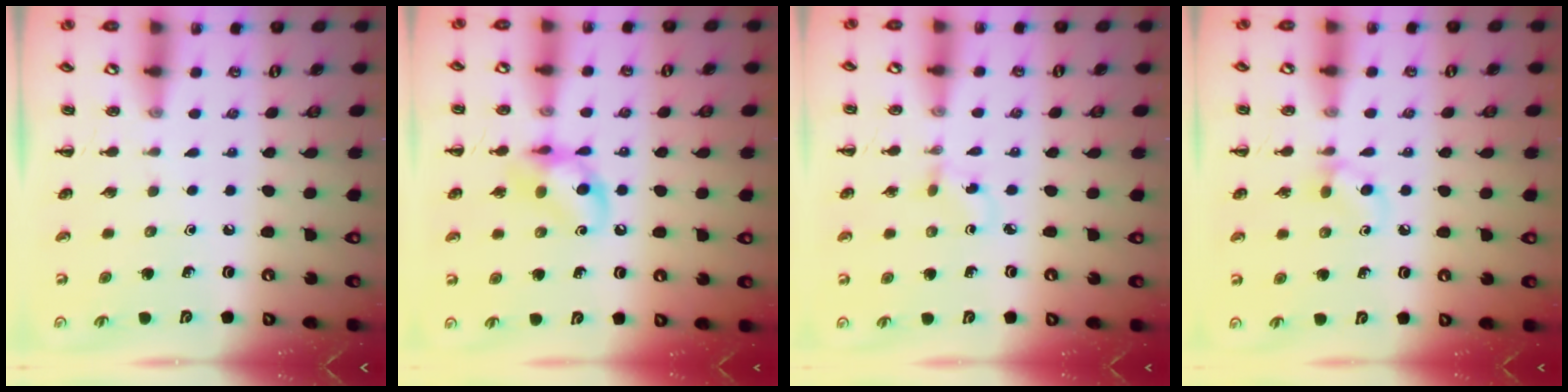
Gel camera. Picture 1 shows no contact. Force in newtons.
{"total": 12.5, "press": 12.3, "slide": 2.1}
{"total": 2.1, "press": 1.9, "slide": 0.9}
{"total": 5.8, "press": 5.5, "slide": 1.9}